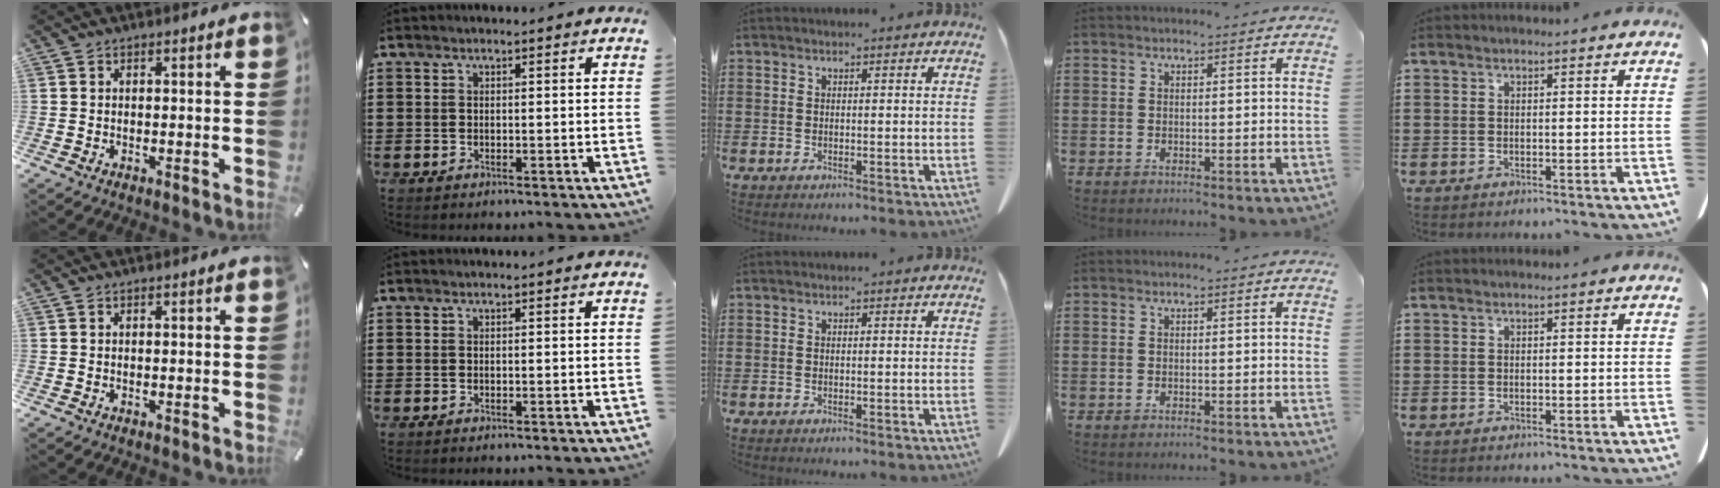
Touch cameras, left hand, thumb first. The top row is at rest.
{}